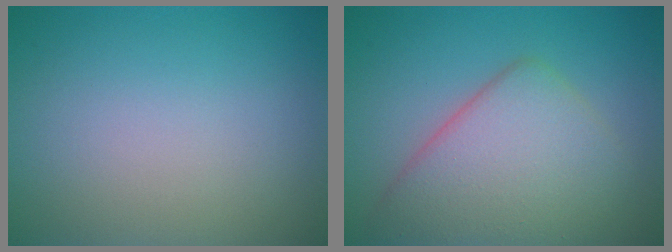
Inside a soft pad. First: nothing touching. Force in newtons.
{"total": 6.6, "press": 6.6, "slide": 0.5}